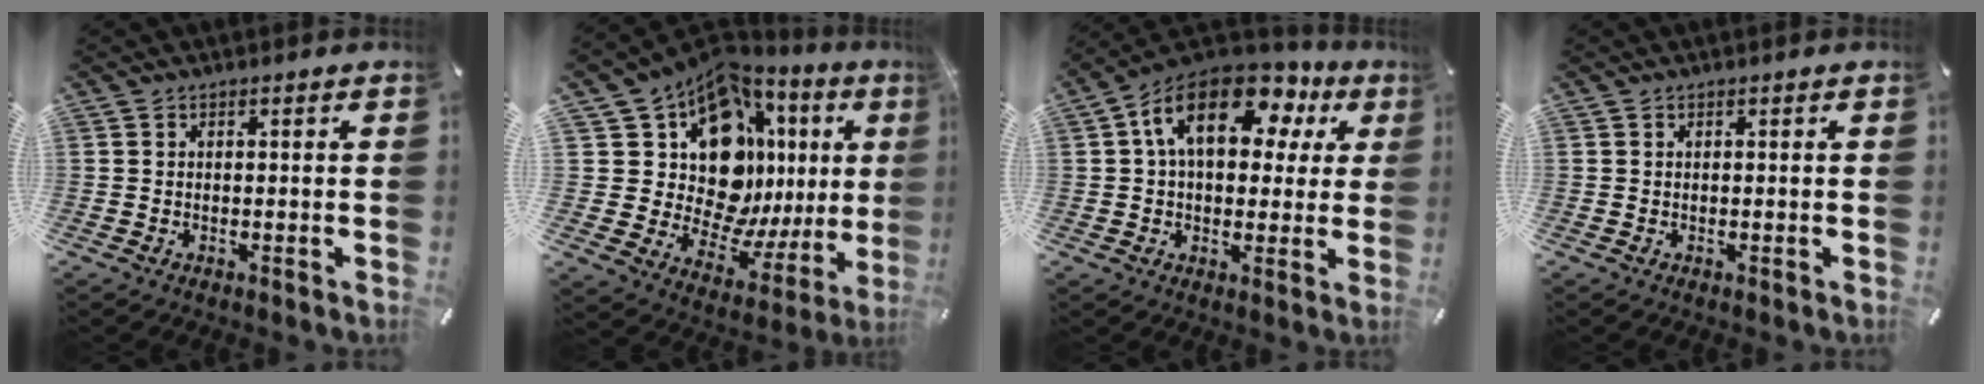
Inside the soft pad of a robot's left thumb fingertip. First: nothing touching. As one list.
[{"total": 19.2, "force": [7.5, 12.8, 12.2], "torque": [-0.220, -0.090, 0.141]}, {"total": 17.4, "force": [6.9, 10.3, 12.3], "torque": [-0.203, -0.017, 0.117]}, {"total": 0.0}]